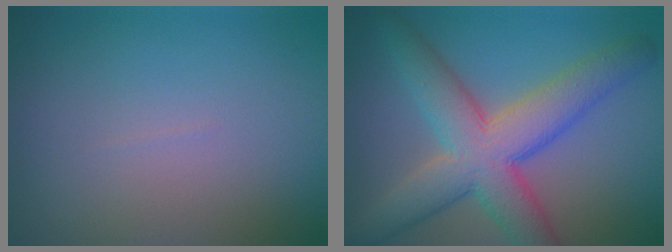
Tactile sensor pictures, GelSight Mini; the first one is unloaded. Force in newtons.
{"total": 9.0, "press": 9.0, "slide": 0.5}